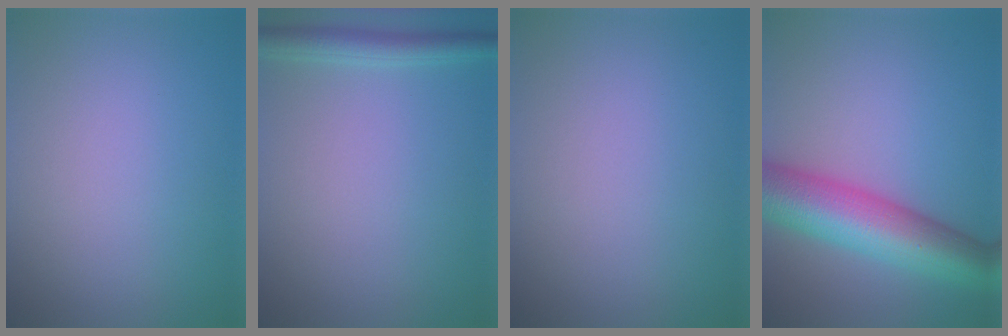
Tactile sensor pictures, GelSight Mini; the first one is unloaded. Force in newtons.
{"total": 2.8, "press": 2.8, "slide": 0.2}
{"total": 0.0}
{"total": 9.9, "press": 9.9, "slide": 0.4}